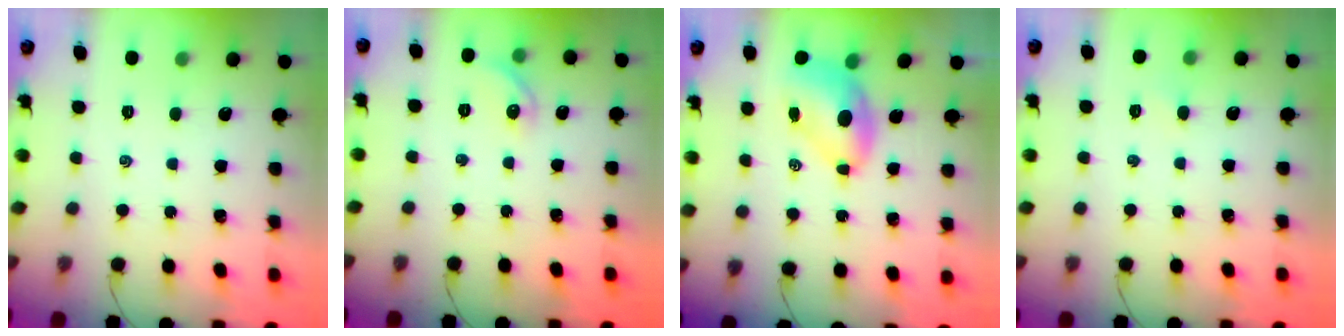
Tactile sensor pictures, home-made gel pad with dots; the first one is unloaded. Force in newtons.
{"total": 6.1, "press": 6.0, "slide": 1.0}
{"total": 6.8, "press": 6.6, "slide": 1.6}
{"total": 1.5, "press": 1.4, "slide": 0.6}